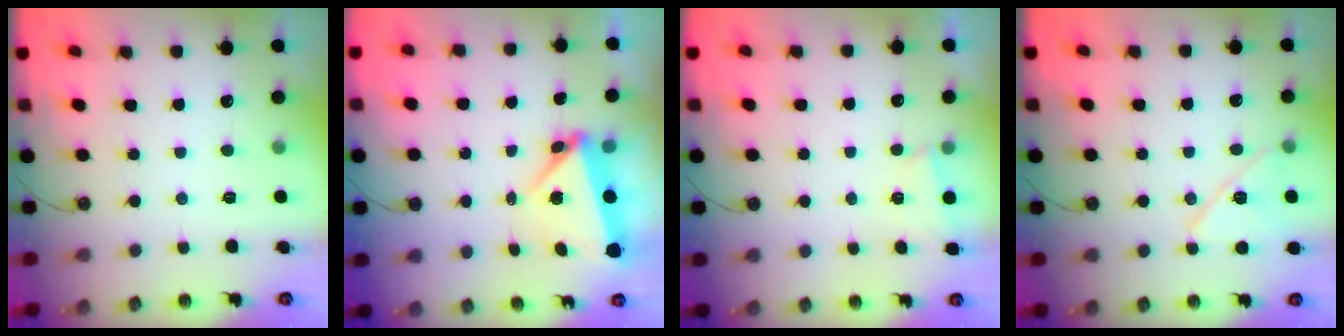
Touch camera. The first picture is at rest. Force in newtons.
{"total": 7.4, "press": 5.1, "slide": 5.3}
{"total": 5.0, "press": 0.7, "slide": 5.0}
{"total": 11.8, "press": 11.8, "slide": 0.9}